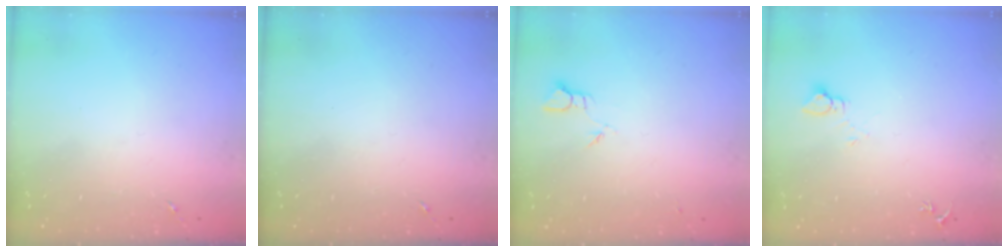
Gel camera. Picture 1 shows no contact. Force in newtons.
{"total": 0.0}
{"total": 2.4, "press": 2.4, "slide": 0.2}
{"total": 3.7, "press": 3.7, "slide": 0.3}